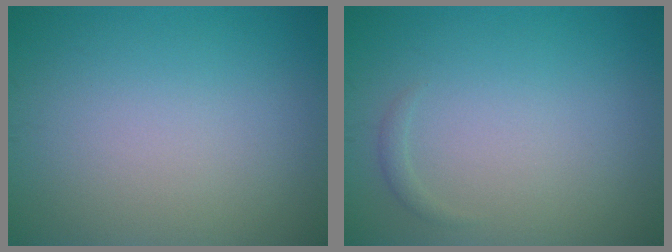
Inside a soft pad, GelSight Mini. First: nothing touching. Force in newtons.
{"total": 0.6, "press": 0.6, "slide": 0.0}